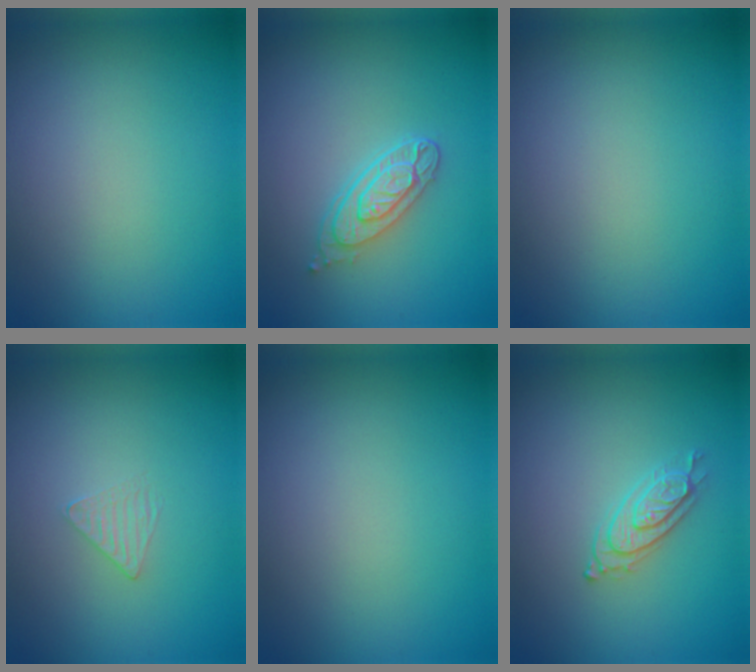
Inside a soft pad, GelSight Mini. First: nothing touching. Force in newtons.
{"total": 3.7, "press": 3.0, "slide": 2.2}
{"total": 0.0}
{"total": 1.0, "press": 0.3, "slide": 0.9}
{"total": 0.0}
{"total": 2.2, "press": 2.1, "slide": 0.7}